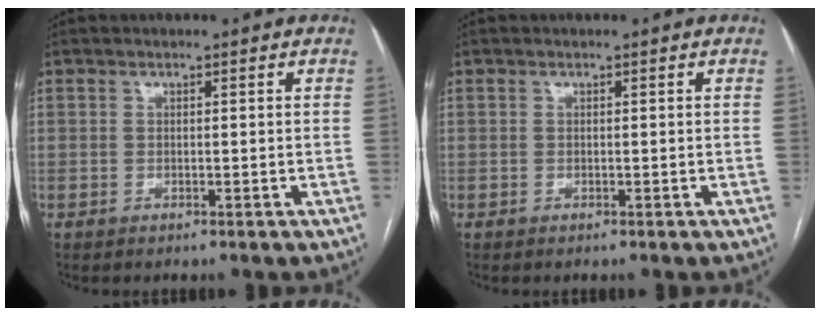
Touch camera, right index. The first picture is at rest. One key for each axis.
{"total": 0.0}